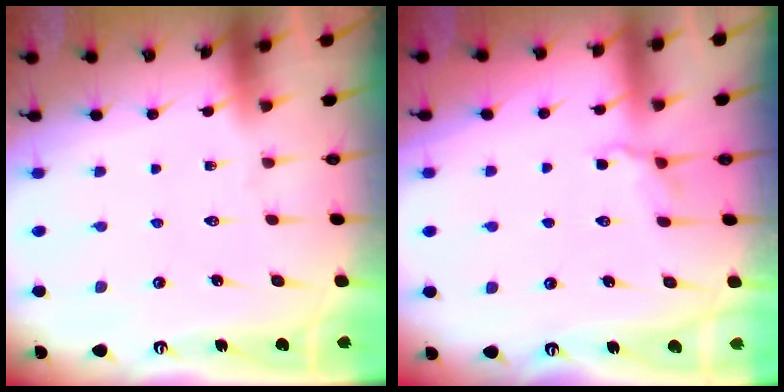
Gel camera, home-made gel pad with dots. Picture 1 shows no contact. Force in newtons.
{"total": 3.8, "press": 3.2, "slide": 2.0}